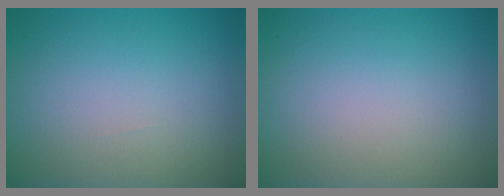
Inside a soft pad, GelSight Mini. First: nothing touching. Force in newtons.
{"total": 0.0}